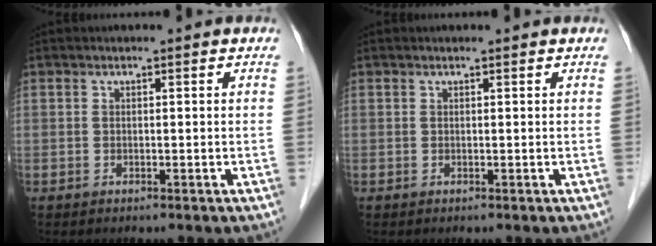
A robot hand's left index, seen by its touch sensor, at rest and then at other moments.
{"total": 0.6, "force": [0.6, 0.0, 0.2], "torque": [-0.006, 0.005, 0.009]}